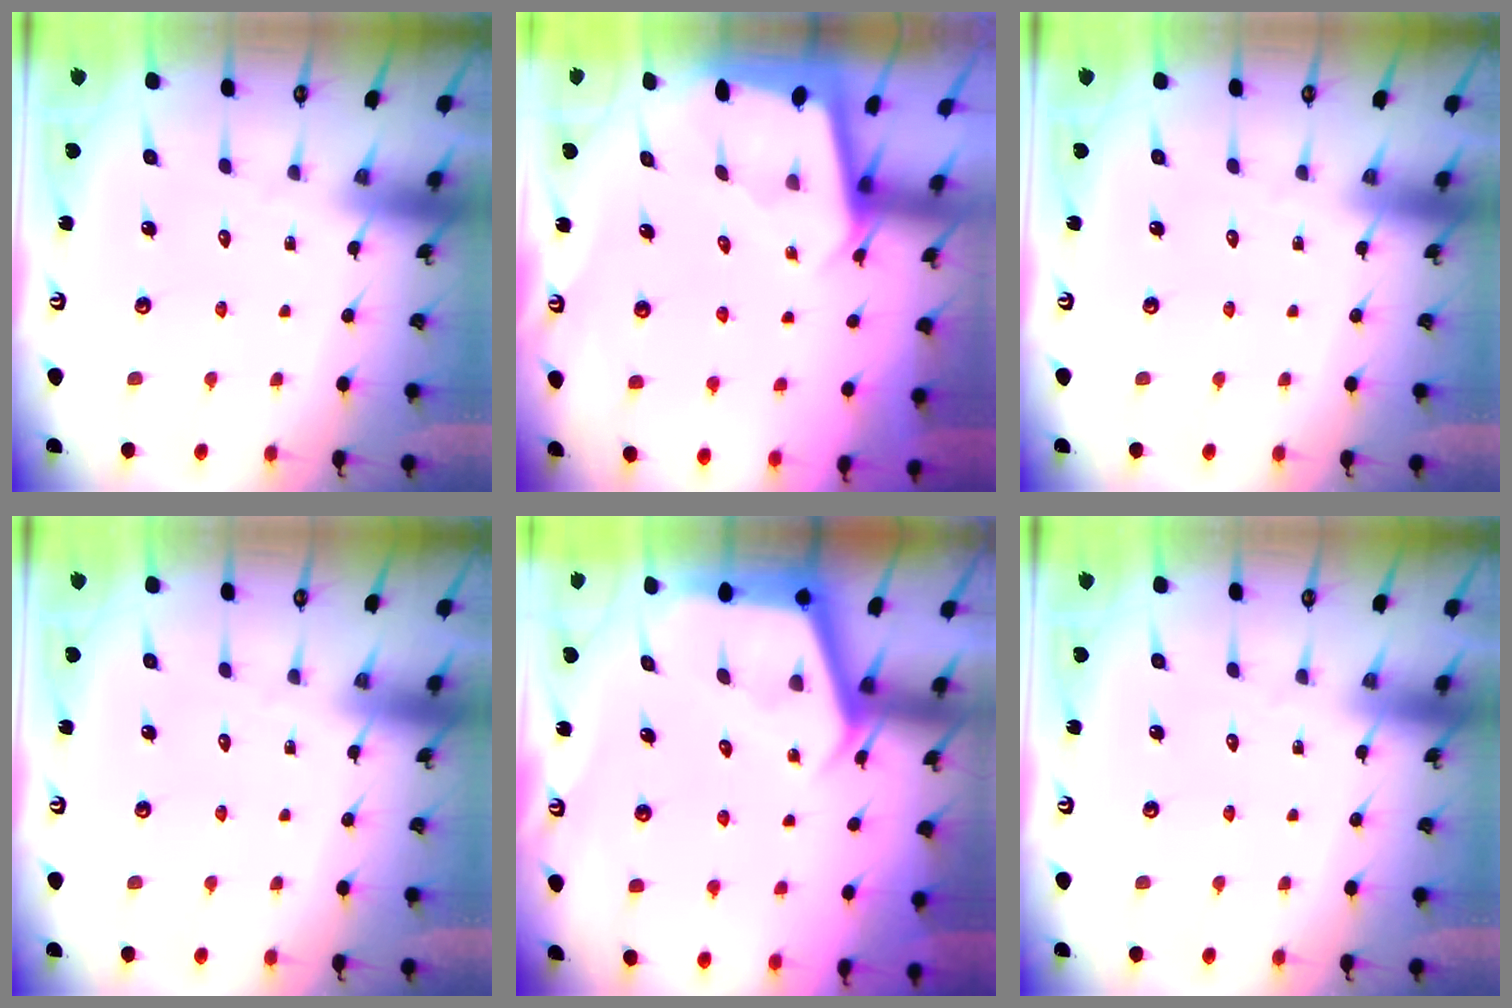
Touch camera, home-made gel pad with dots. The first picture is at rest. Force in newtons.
{"total": 1.9, "press": 1.9, "slide": 0.1}
{"total": 0.0}
{"total": 0.0}
{"total": 3.7, "press": 3.6, "slide": 0.4}
{"total": 0.0}